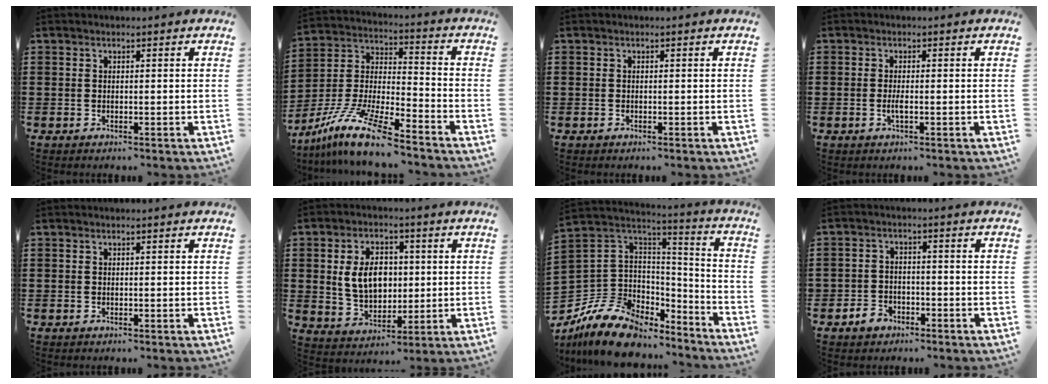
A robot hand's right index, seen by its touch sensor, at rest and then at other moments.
{"total": 11.9, "force": [-10.0, 1.3, 6.4], "torque": [-0.135, 0.018, -0.198]}
{"total": 0.0}
{"total": 1.7, "force": [-0.5, 0.3, 1.6], "torque": [-0.037, -0.003, -0.012]}
{"total": 0.0}
{"total": 8.0, "force": [0.9, 5.7, 5.6], "torque": [-0.119, 0.009, 0.010]}
{"total": 11.1, "force": [-7.3, 7.3, 4.2], "torque": [-0.112, 0.018, -0.136]}
{"total": 2.8, "force": [-2.0, 1.8, 0.5], "torque": [-0.015, 0.007, -0.043]}